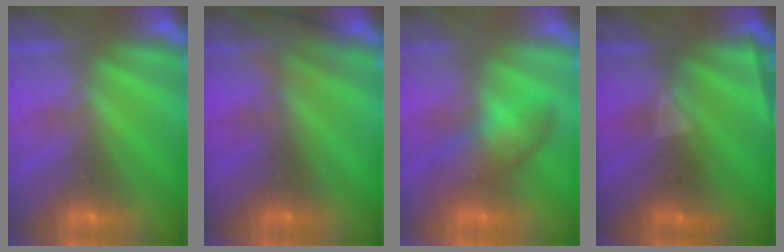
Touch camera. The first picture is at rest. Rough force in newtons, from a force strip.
{"total": 2.7}
{"total": 7.4}
{"total": 2.3}